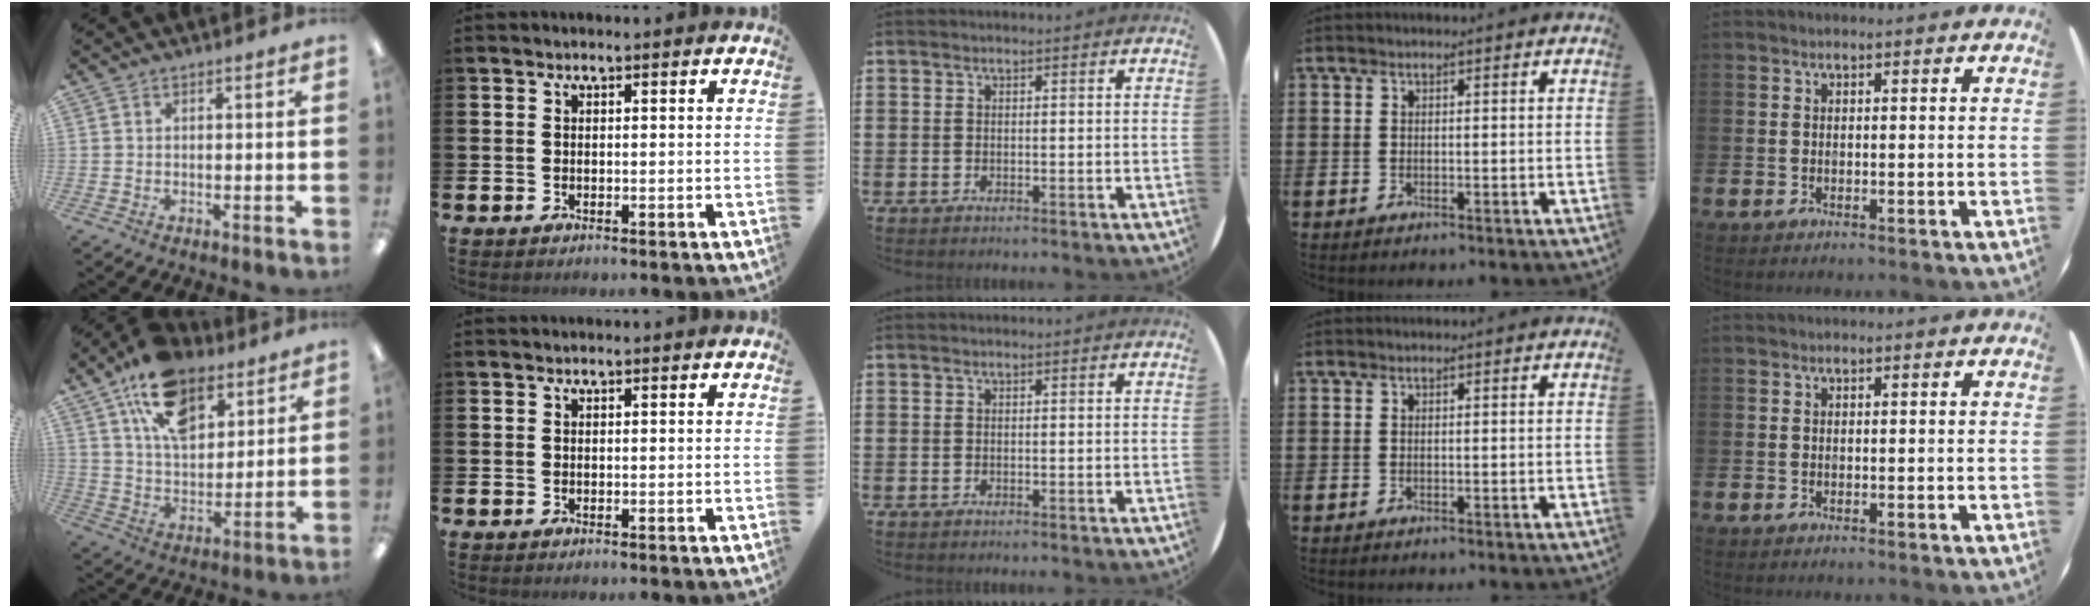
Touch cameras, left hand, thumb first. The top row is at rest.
{"thumb": {"total": 17.2, "force": [10.5, 9.6, 9.6], "torque": [-0.164, -0.038, 0.191]}}